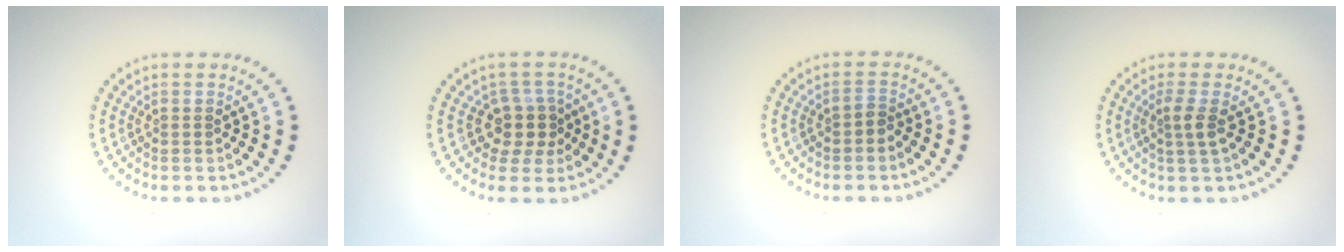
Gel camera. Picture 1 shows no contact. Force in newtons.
{"total": 2.8, "press": 2.3, "slide": 1.7}
{"total": 1.0, "press": 0.8, "slide": 0.6}
{"total": 1.9, "press": 1.4, "slide": 1.3}